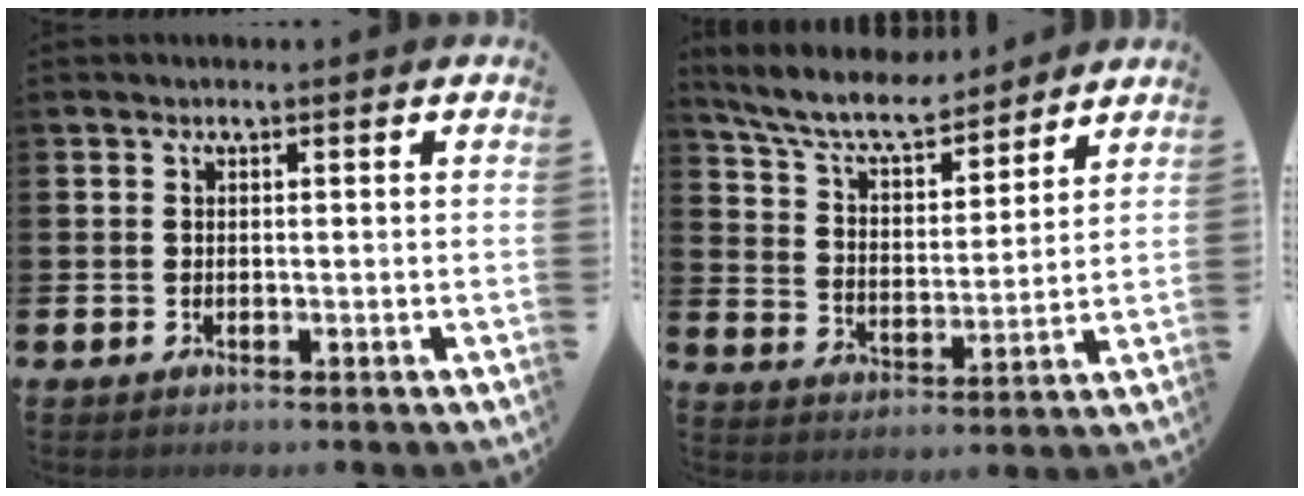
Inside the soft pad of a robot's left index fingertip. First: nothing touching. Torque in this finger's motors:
{"motor_torque": [1.07, -1.07, 0.22, 0.14]}